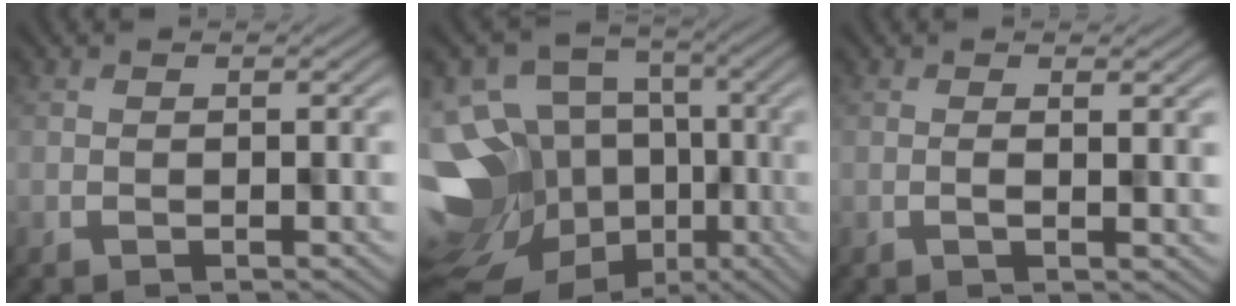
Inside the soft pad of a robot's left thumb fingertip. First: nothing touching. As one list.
[{"total": 17.1, "force": [-5.8, 13.7, 8.5], "torque": [-0.208, -0.031, -0.056]}, {"total": 1.6, "force": [1.4, -0.1, 0.9], "torque": [-0.001, 0.009, 0.006]}]